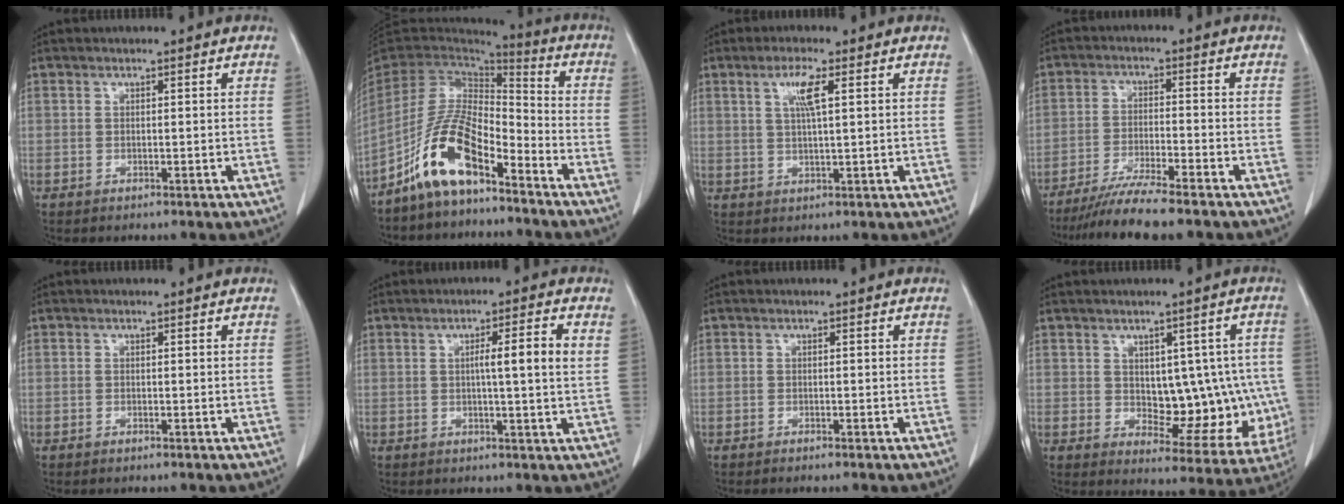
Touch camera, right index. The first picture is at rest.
{"total": 12.2, "force": [-7.7, 3.9, 8.6], "torque": [-0.185, 0.014, -0.149]}
{"total": 4.3, "force": [1.6, 0.2, 4.0], "torque": [-0.077, 0.003, 0.031]}
{"total": 8.5, "force": [-7.1, -0.6, 4.5], "torque": [-0.072, -0.026, -0.121]}
{"total": 0.0}
{"total": 4.8, "force": [1.2, -0.1, 4.6], "torque": [-0.070, 0.002, 0.015]}
{"total": 1.1, "force": [-0.9, 0.0, 0.6], "torque": [-0.011, -0.001, -0.011]}
{"total": 11.9, "force": [0.4, 6.7, 9.9], "torque": [-0.105, 0.014, 0.027]}